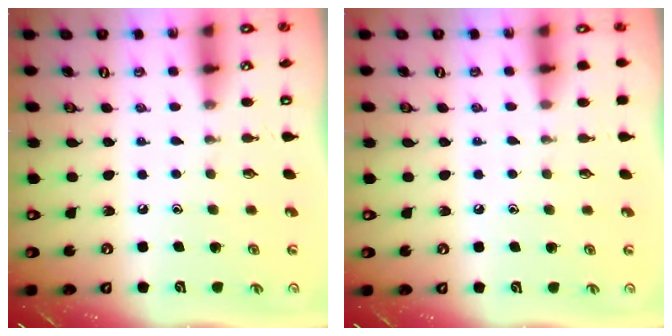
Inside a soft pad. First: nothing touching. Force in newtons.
{"total": 3.7, "press": 3.6, "slide": 0.6}